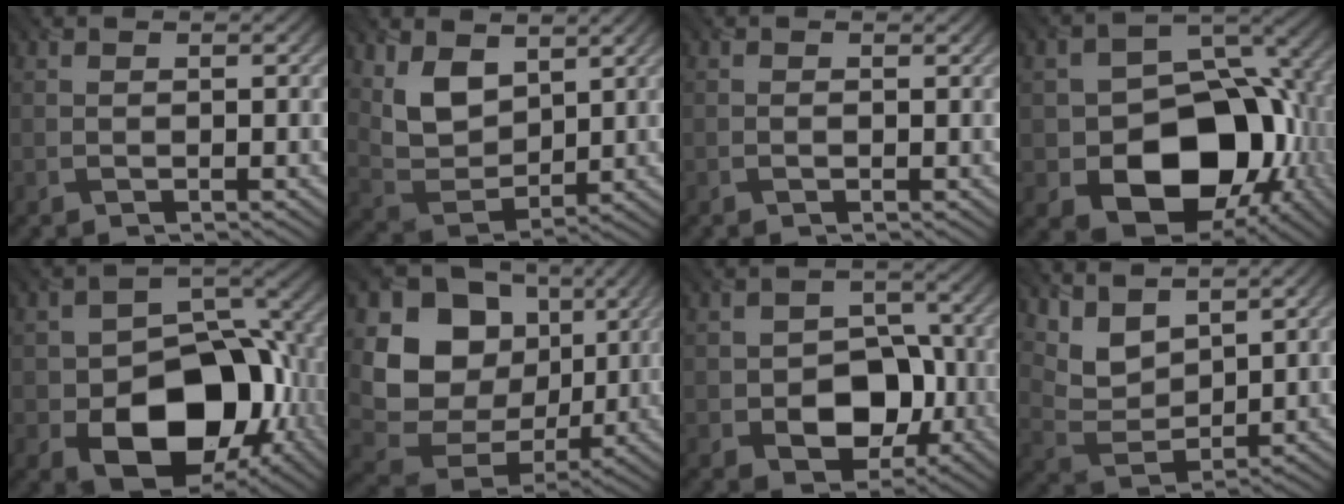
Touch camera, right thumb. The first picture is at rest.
{"total": 7.2, "force": [3.8, 4.3, 4.2], "torque": [-0.100, -0.017, 0.074]}
{"total": 0.5, "force": [-0.1, 0.2, 0.4], "torque": [-0.009, -0.001, -0.003]}
{"total": 15.5, "force": [-4.5, 11.0, 10.0], "torque": [-0.125, -0.030, -0.080]}
{"total": 15.1, "force": [-4.9, 10.1, 10.1], "torque": [-0.138, -0.025, -0.083]}
{"total": 14.5, "force": [3.1, 11.9, 7.7], "torque": [-0.166, -0.013, 0.061]}
{"total": 7.9, "force": [-2.1, 5.7, 5.0], "torque": [-0.077, -0.007, -0.035]}
{"total": 6.9, "force": [4.9, 3.2, 3.6], "torque": [-0.090, -0.006, 0.095]}